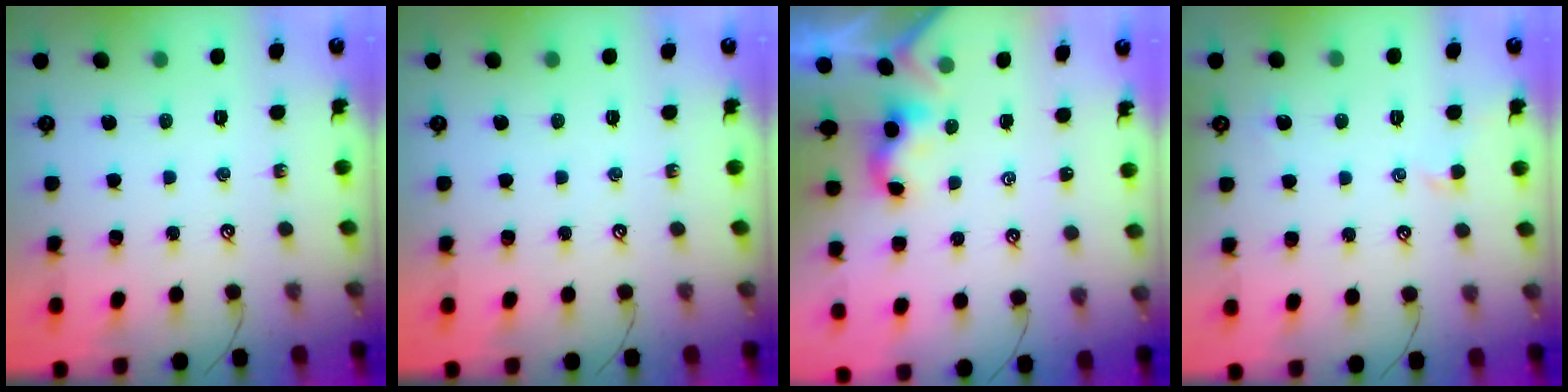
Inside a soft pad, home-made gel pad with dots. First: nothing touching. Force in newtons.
{"total": 0.0}
{"total": 1.1, "press": 1.1, "slide": 0.2}
{"total": 0.7, "press": 0.4, "slide": 0.5}